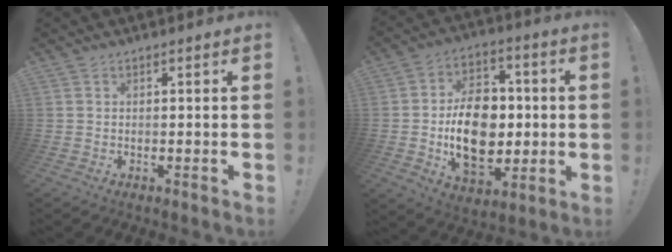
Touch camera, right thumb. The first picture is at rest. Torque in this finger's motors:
{"motor_torque": [0.43, 0.32, 0.53, 0.41, 0.36]}